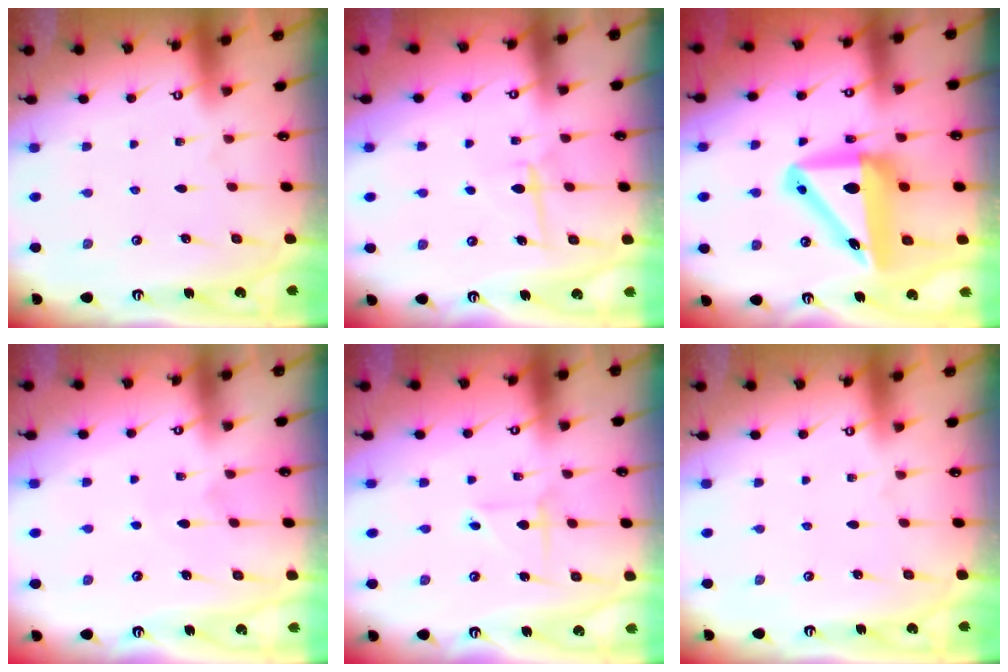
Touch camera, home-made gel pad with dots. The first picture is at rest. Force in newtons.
{"total": 6.2, "press": 6.1, "slide": 1.2}
{"total": 14.3, "press": 13.8, "slide": 3.8}
{"total": 4.7, "press": 4.7, "slide": 0.6}
{"total": 3.0, "press": 3.0, "slide": 0.3}
{"total": 0.0}